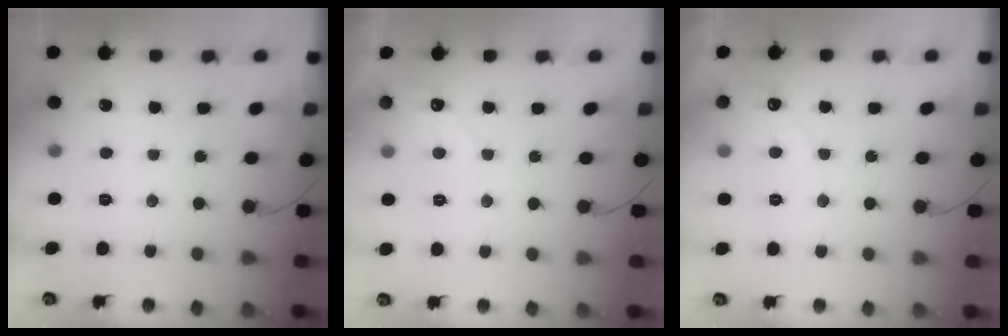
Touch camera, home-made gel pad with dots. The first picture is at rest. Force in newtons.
{"total": 2.8, "press": 2.8, "slide": 0.1}
{"total": 3.3, "press": 3.3, "slide": 0.2}